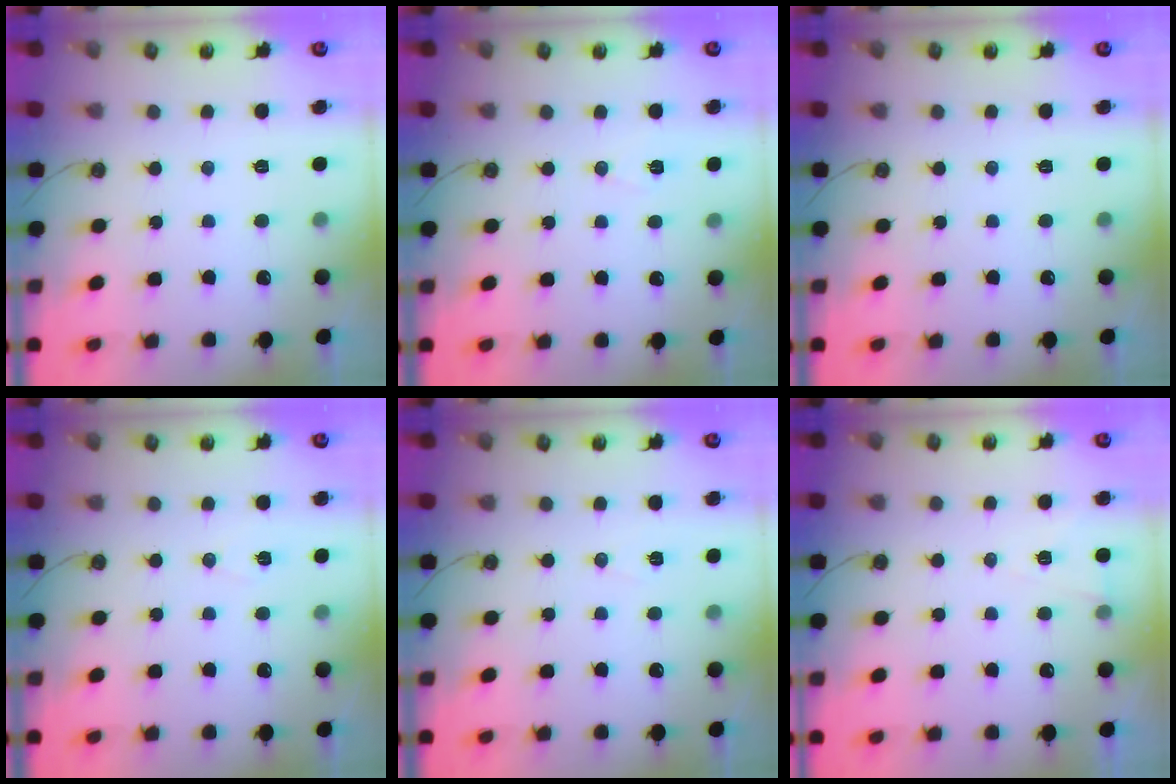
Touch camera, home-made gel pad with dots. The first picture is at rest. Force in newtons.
{"total": 6.1, "press": 4.1, "slide": 4.5}
{"total": 0.0}
{"total": 6.9, "press": 5.2, "slide": 4.5}
{"total": 5.8, "press": 3.8, "slide": 4.5}
{"total": 4.8, "press": 2.5, "slide": 4.1}